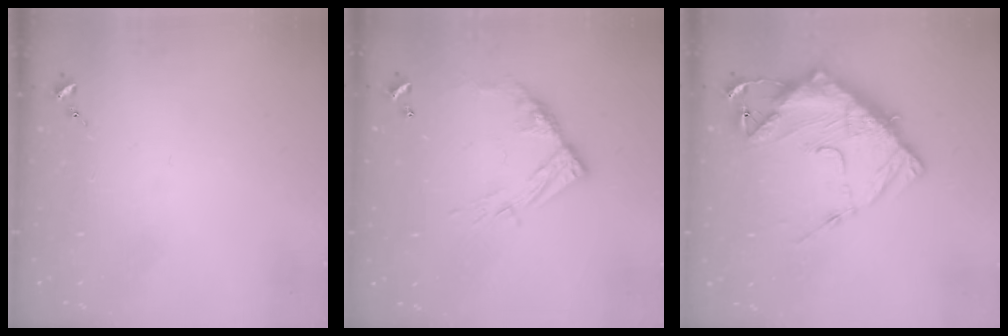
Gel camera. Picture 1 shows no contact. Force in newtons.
{"total": 11.8, "press": 11.7, "slide": 1.0}
{"total": 16.9, "press": 16.8, "slide": 1.8}